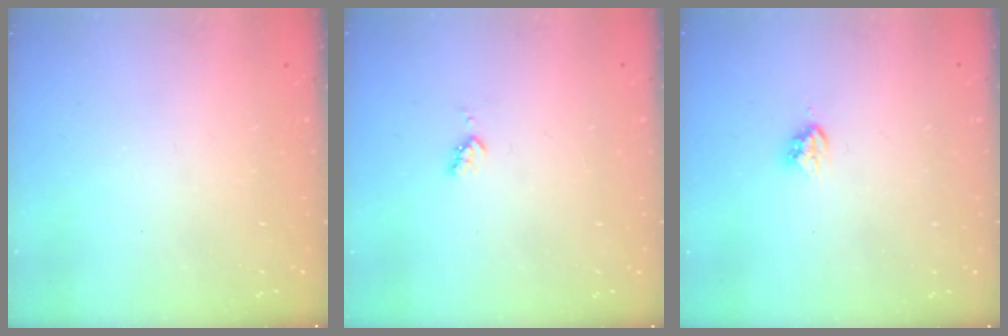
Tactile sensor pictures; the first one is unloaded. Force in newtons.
{"total": 3.0, "press": 3.0, "slide": 0.4}
{"total": 4.1, "press": 4.0, "slide": 0.3}